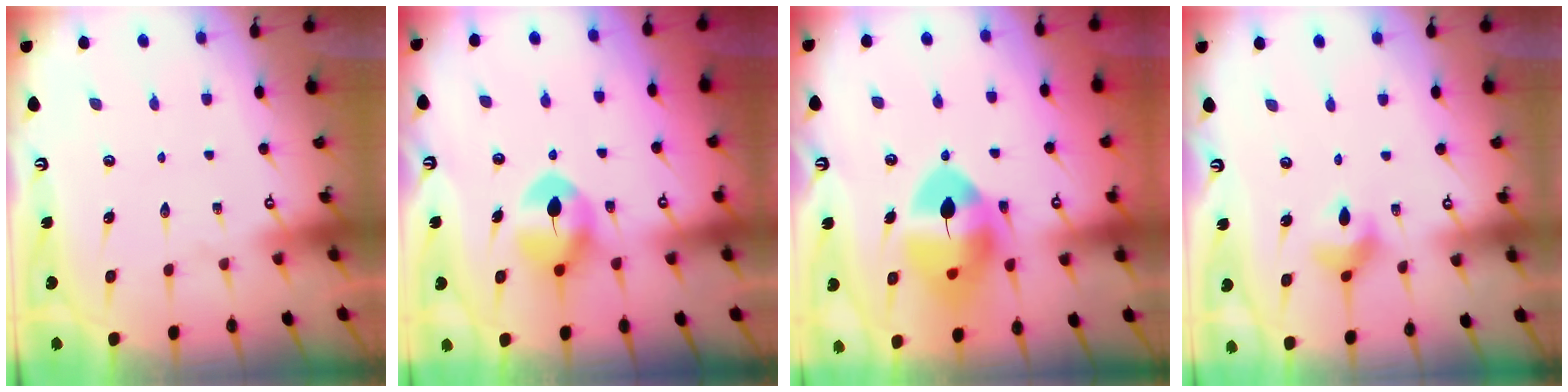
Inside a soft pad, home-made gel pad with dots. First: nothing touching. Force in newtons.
{"total": 7.7, "press": 7.6, "slide": 0.7}
{"total": 14.6, "press": 14.4, "slide": 2.0}
{"total": 7.2, "press": 6.9, "slide": 2.0}